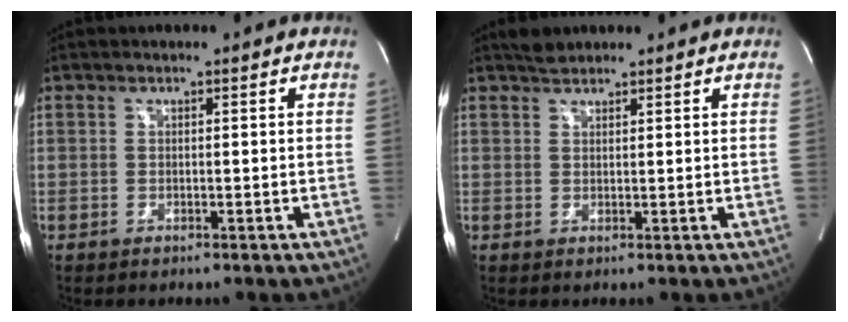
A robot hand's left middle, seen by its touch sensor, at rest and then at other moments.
{"total": 2.0, "force": [1.9, 0.6, 0.4], "torque": [-0.014, 0.010, 0.036]}